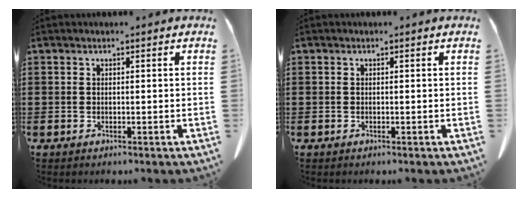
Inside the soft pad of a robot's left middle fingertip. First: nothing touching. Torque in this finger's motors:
{"motor_torque": [0.75, -0.95, 0.00, 0.00]}